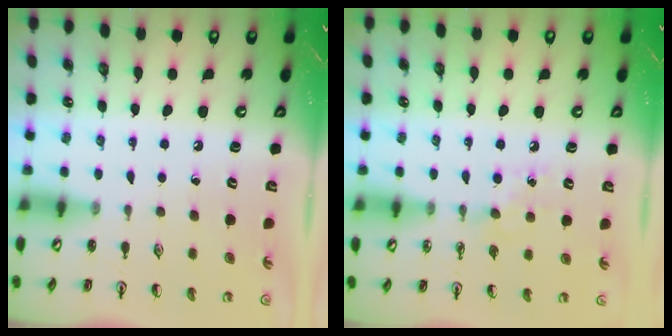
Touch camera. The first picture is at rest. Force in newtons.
{"total": 5.4, "press": 5.3, "slide": 0.8}